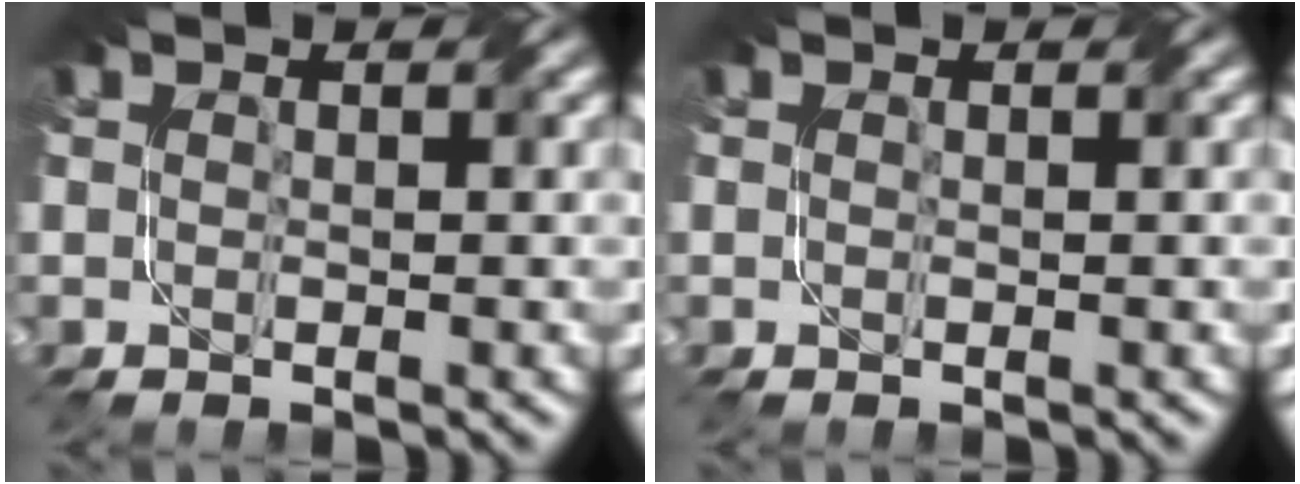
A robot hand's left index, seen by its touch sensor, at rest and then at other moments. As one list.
[{"total": 0.0}]